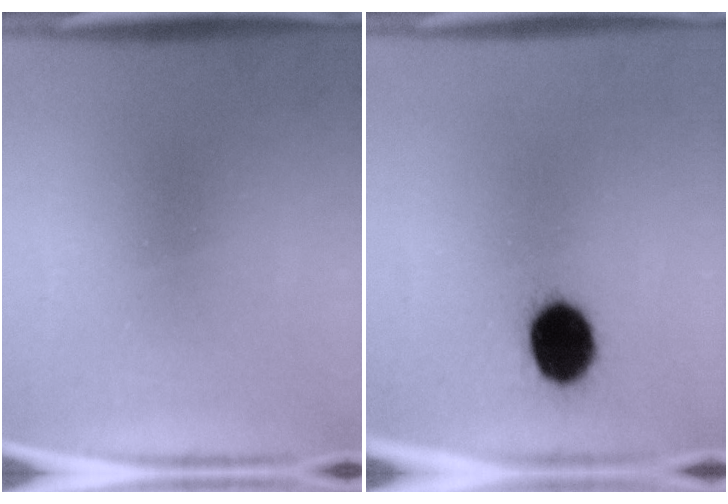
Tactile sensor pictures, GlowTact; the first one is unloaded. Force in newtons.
{"total": 10.1}